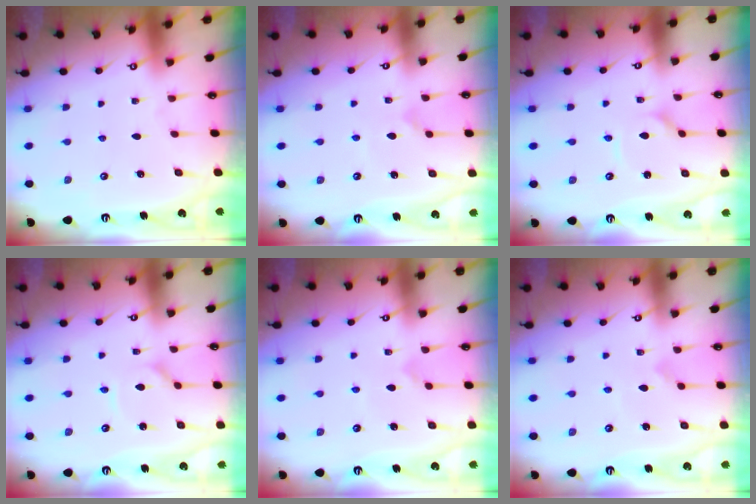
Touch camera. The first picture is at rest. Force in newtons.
{"total": 2.6, "press": 2.6, "slide": 0.3}
{"total": 2.9, "press": 2.9, "slide": 0.2}
{"total": 2.2, "press": 2.2, "slide": 0.4}
{"total": 3.4, "press": 3.4, "slide": 0.4}
{"total": 3.3, "press": 3.3, "slide": 0.2}